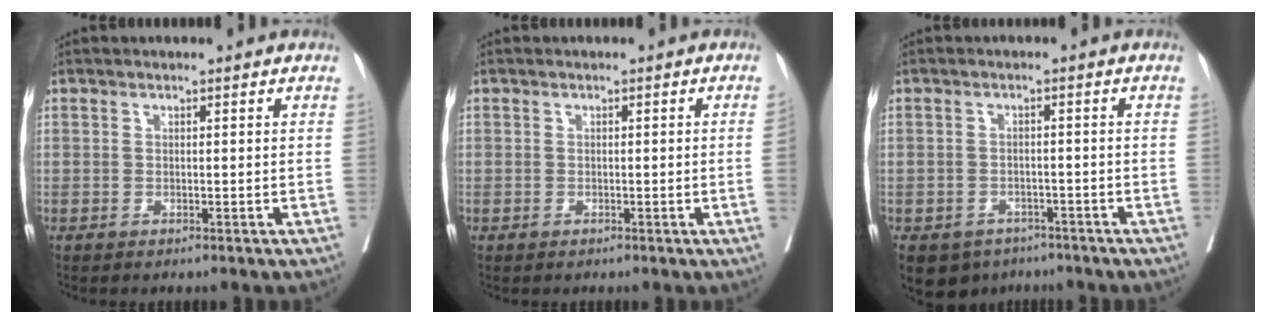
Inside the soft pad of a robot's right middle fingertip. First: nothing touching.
{"total": 1.2, "force": [-0.3, -0.4, 1.1], "torque": [-0.015, 0.001, -0.003]}
{"total": 7.5, "force": [-5.2, 5.1, 1.8], "torque": [-0.029, 0.000, -0.073]}